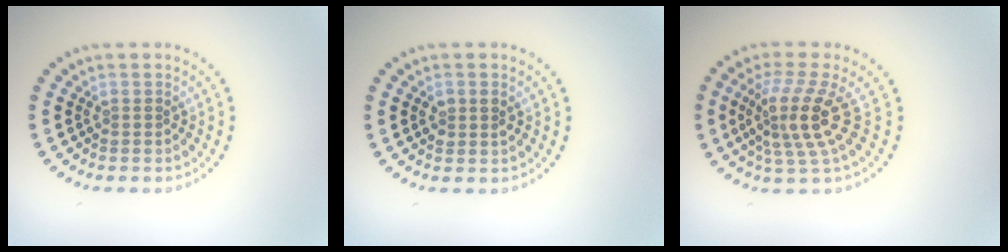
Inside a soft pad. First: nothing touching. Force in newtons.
{"total": 1.4, "press": 1.4, "slide": 0.2}
{"total": 4.4, "press": 3.2, "slide": 3.0}